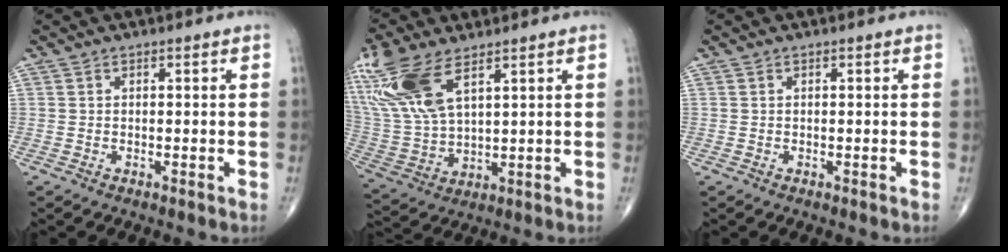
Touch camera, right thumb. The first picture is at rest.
{"total": 16.3, "force": [8.7, 7.0, 11.9], "torque": [-0.275, -0.019, 0.183]}
{"total": 0.0}